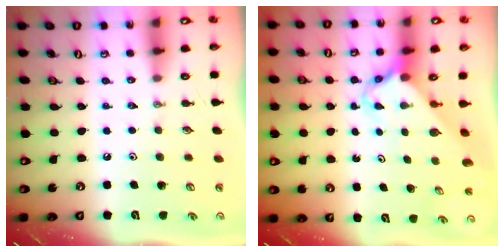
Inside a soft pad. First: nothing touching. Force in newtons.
{"total": 2.6, "press": 2.6, "slide": 0.2}